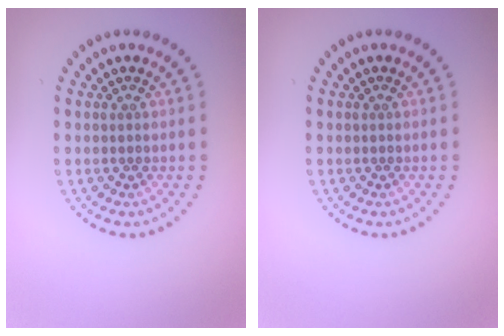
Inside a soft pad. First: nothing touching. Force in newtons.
{"total": 0.0}